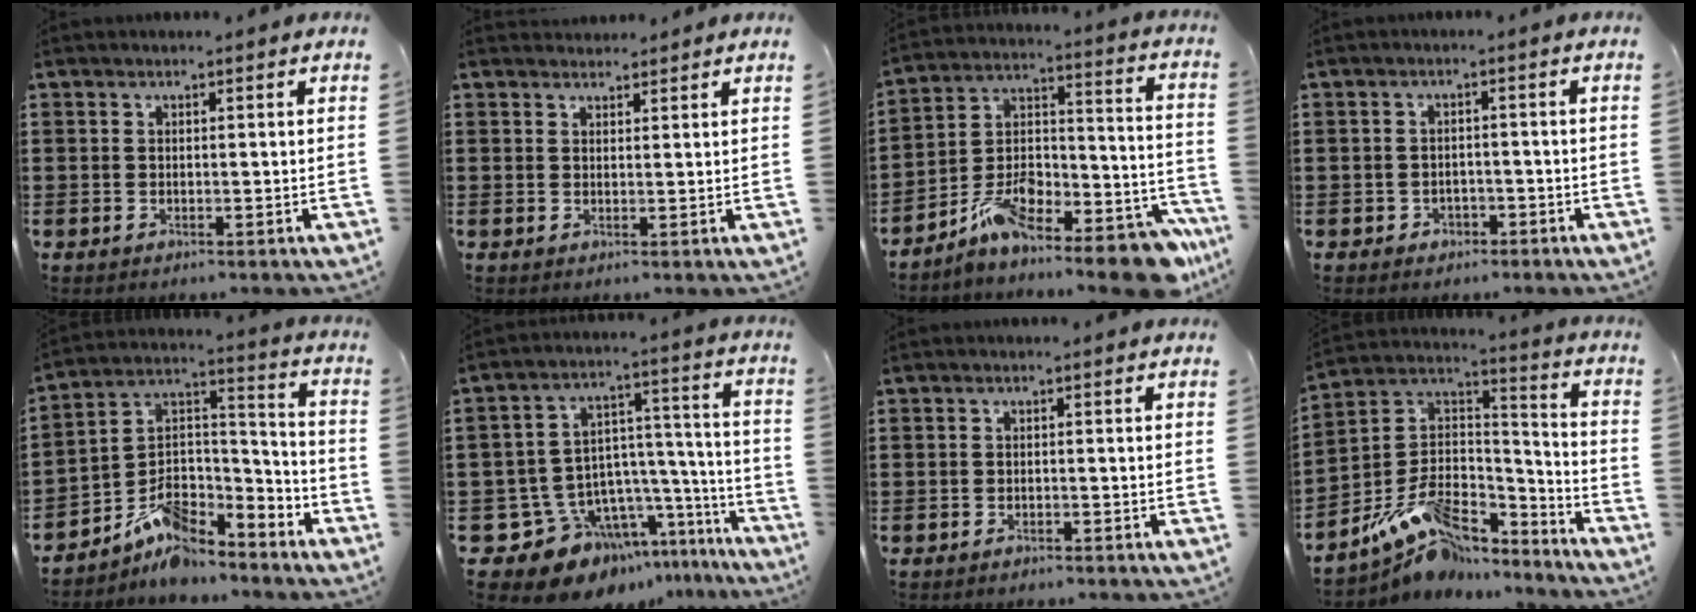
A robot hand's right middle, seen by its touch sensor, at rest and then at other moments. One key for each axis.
{"total": 1.8, "fx": 1.7, "fy": 0.5, "fz": -0.1, "tx": -0.002, "ty": 0.005, "tz": 0.033}
{"total": 12.1, "fx": -10.4, "fy": 2.8, "fz": 5.4, "tx": -0.082, "ty": 0.025, "tz": -0.198}
{"total": 1.6, "fx": -1.3, "fy": 0.9, "fz": 0.0, "tx": -0.009, "ty": -0.003, "tz": -0.029}
{"total": 7.2, "fx": -6.1, "fy": 3.0, "fz": 2.3, "tx": -0.052, "ty": -0.004, "tz": -0.123}
{"total": 10.6, "fx": -7.9, "fy": 6.6, "fz": 2.5, "tx": -0.073, "ty": -0.004, "tz": -0.136}
{"total": 0.8, "fx": -0.8, "fy": 0.1, "fz": 0.2, "tx": -0.007, "ty": -0.004, "tz": -0.016}
{"total": 9.9, "fx": -7.1, "fy": 4.9, "fz": 4.8, "tx": -0.102, "ty": 0.013, "tz": -0.138}